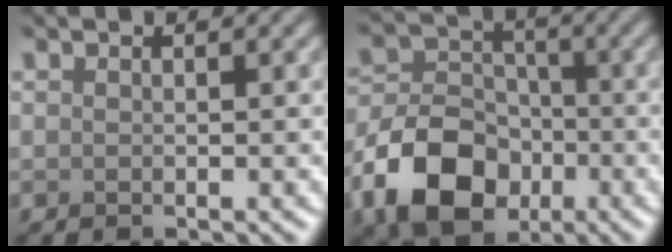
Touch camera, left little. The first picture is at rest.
{"total": 9.1, "force": [-4.0, 6.4, 5.0], "torque": [-0.094, -0.005, -0.086]}